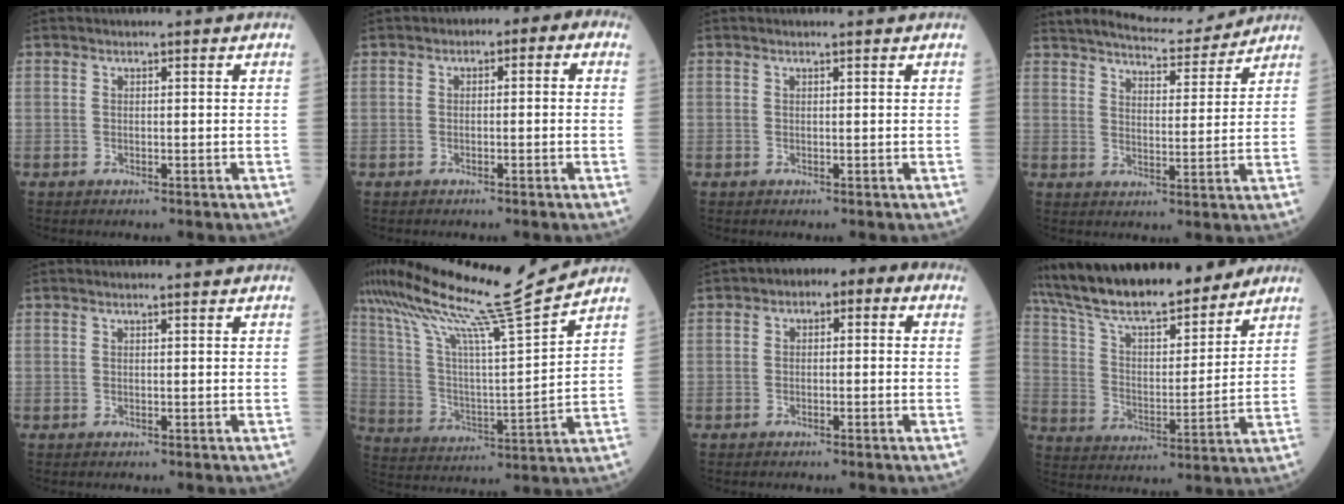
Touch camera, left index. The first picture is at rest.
{"total": 3.2, "force": [-0.3, 1.8, 2.7], "torque": [-0.028, 0.025, -0.015]}
{"total": 0.7, "force": [0.5, -0.2, 0.5], "torque": [-0.012, 0.003, 0.010]}
{"total": 11.2, "force": [10.6, 1.7, 3.2], "torque": [-0.055, 0.007, 0.152]}
{"total": 1.0, "force": [0.7, -0.2, 0.7], "torque": [-0.013, 0.005, 0.012]}
{"total": 19.8, "force": [16.6, -1.5, 10.6], "torque": [-0.199, -0.013, 0.285]}
{"total": 4.9, "force": [0.9, 2.6, 4.1], "torque": [-0.047, 0.031, -0.001]}
{"total": 20.5, "force": [17.3, 4.4, 10.1], "torque": [-0.175, 0.010, 0.285]}